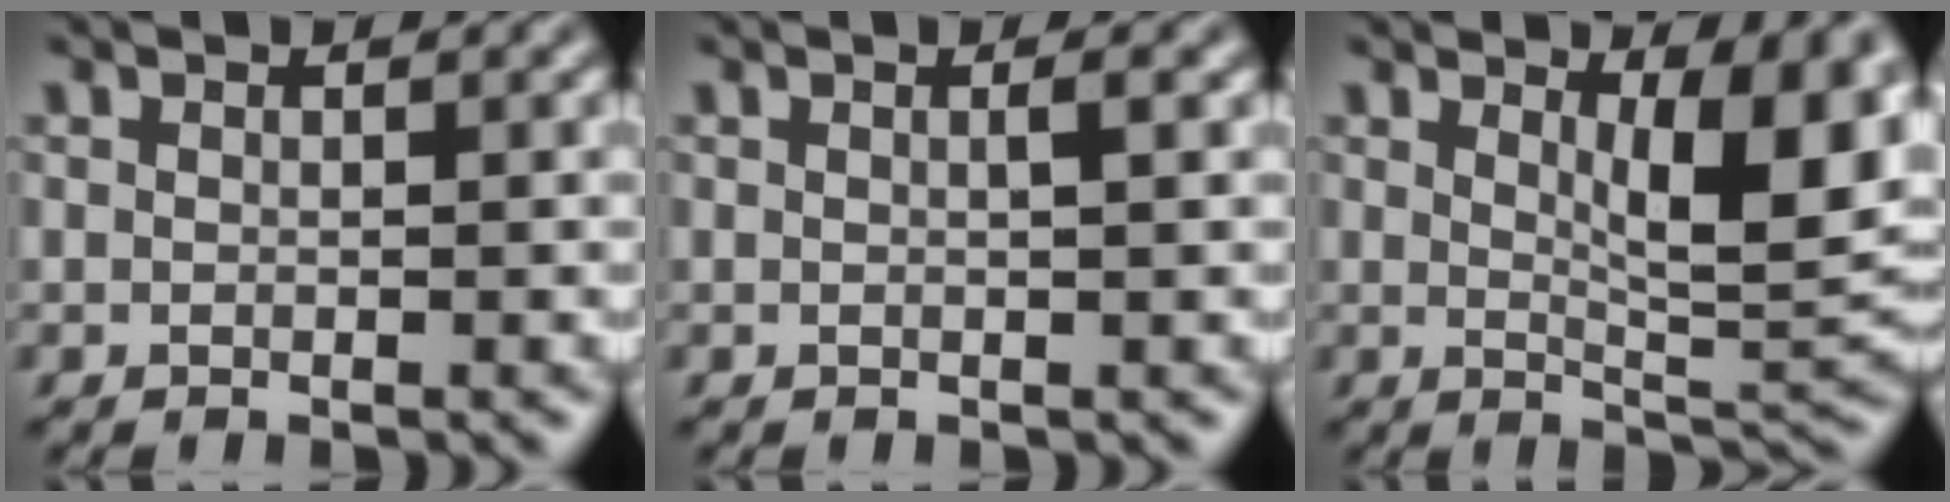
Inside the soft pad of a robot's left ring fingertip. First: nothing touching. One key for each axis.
{"total": 1.0, "fx": 0.2, "fy": 0.2, "fz": 0.9, "tx": -0.011, "ty": 0.005, "tz": 0.000}
{"total": 7.4, "fx": 2.5, "fy": 2.2, "fz": 6.6, "tx": -0.090, "ty": -0.011, "tz": 0.043}